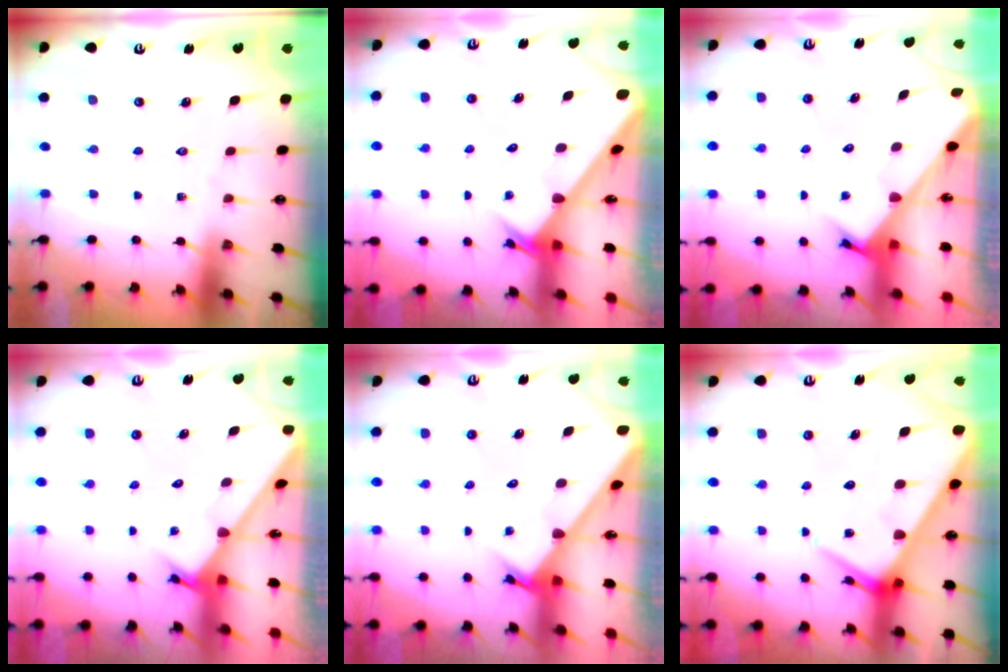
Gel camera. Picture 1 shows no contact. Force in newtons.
{"total": 2.7, "press": 2.7, "slide": 0.2}
{"total": 2.3, "press": 2.3, "slide": 0.2}
{"total": 1.5, "press": 1.5, "slide": 0.1}
{"total": 2.6, "press": 2.6, "slide": 0.3}
{"total": 8.5, "press": 8.4, "slide": 0.8}